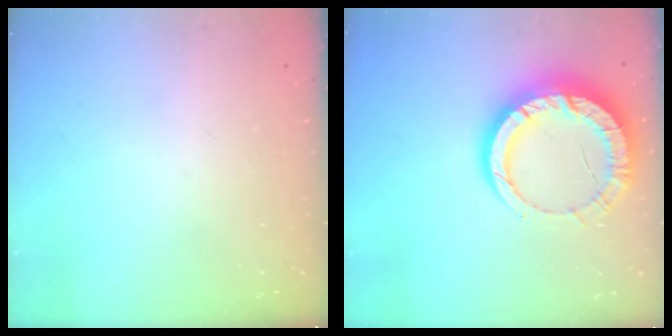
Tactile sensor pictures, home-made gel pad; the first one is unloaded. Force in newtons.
{"total": 14.3, "press": 14.3, "slide": 1.4}